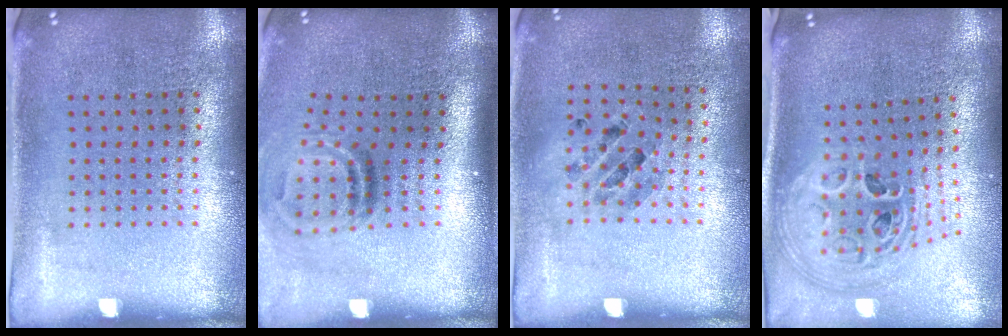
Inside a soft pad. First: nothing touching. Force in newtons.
{"total": 2.0, "press": 1.1, "slide": 1.6}
{"total": 0.8, "press": 0.8, "slide": 0.0}
{"total": 2.7, "press": 2.0, "slide": 1.8}